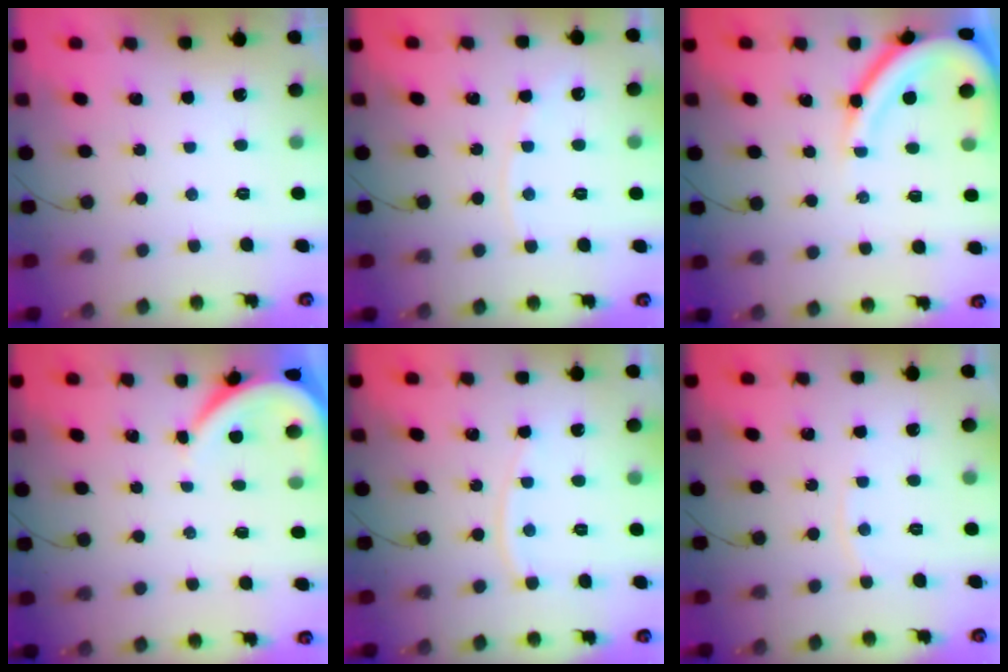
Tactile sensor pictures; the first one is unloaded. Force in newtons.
{"total": 5.9, "press": 5.9, "slide": 0.9}
{"total": 12.4, "press": 12.3, "slide": 1.1}
{"total": 4.7, "press": 4.6, "slide": 0.6}
{"total": 4.4, "press": 4.4, "slide": 0.2}
{"total": 4.2, "press": 4.2, "slide": 0.6}